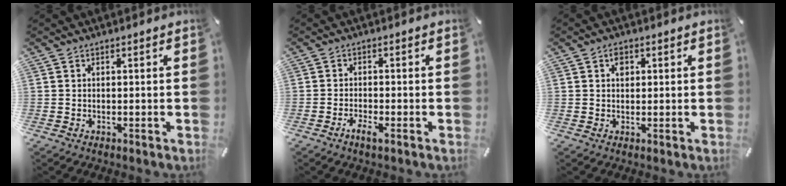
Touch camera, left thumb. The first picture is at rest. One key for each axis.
{"total": 2.9, "fx": -1.7, "fy": 0.8, "fz": 2.1, "tx": -0.041, "ty": 0.003, "tz": -0.033}
{"total": 2.3, "fx": 0.7, "fy": 1.7, "fz": 1.3, "tx": -0.013, "ty": -0.001, "tz": 0.009}